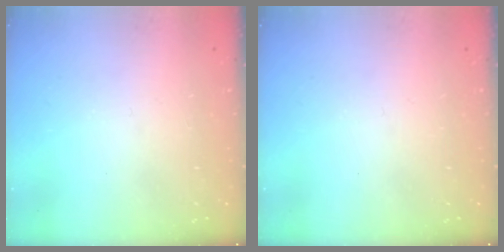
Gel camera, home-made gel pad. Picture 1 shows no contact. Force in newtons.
{"total": 0.0}